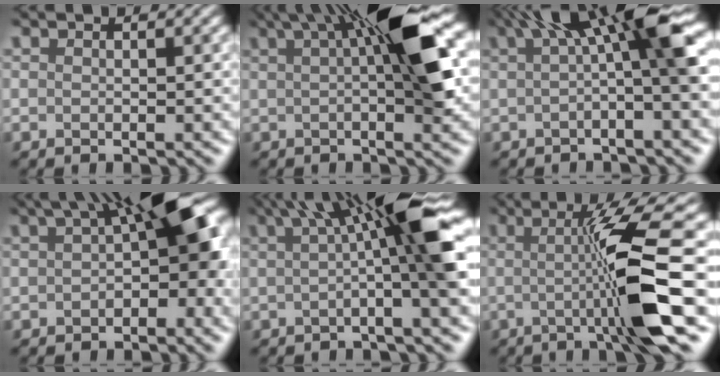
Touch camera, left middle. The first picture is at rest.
{"total": 9.1, "force": [2.8, 1.6, 8.6], "torque": [-0.118, 0.023, 0.045]}
{"total": 6.7, "force": [1.7, 0.8, 6.4], "torque": [-0.086, 0.024, 0.020]}
{"total": 8.5, "force": [1.3, 3.1, 7.8], "torque": [-0.089, 0.030, 0.012]}
{"total": 8.7, "force": [1.8, 1.1, 8.5], "torque": [-0.109, 0.026, 0.023]}
{"total": 7.6, "force": [-0.7, 0.5, 7.5], "torque": [-0.120, 0.002, -0.009]}